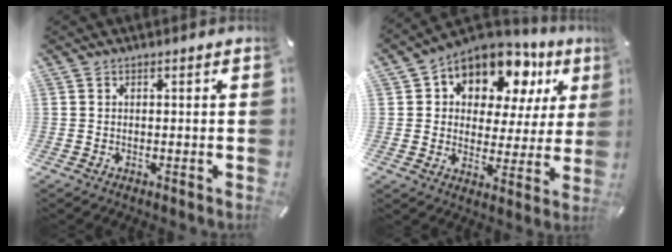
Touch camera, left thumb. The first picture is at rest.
{"total": 12.5, "force": [8.1, 8.1, 5.0], "torque": [-0.088, -0.062, 0.145]}